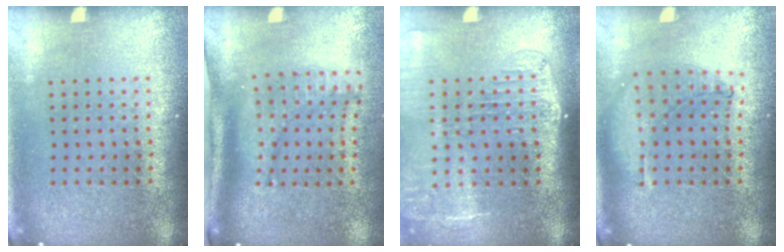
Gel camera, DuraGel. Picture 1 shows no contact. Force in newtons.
{"total": 1.6, "press": 1.3, "slide": 0.9}
{"total": 2.1, "press": 1.7, "slide": 1.2}
{"total": 1.0, "press": 1.0, "slide": 0.2}